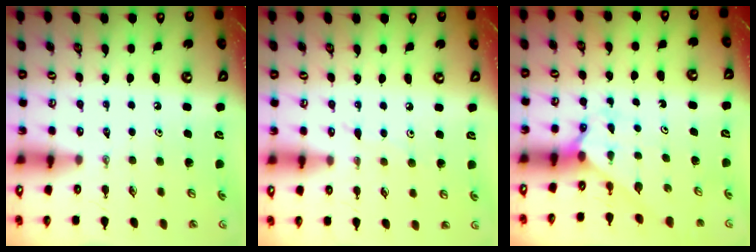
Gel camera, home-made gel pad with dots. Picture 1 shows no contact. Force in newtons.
{"total": 2.7, "press": 2.7, "slide": 0.5}
{"total": 2.3, "press": 2.3, "slide": 0.2}